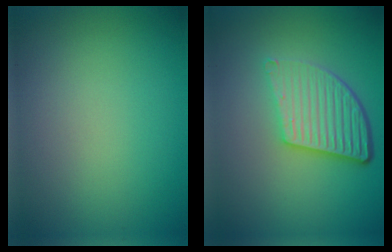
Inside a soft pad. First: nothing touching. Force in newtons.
{"total": 5.6, "press": 4.0, "slide": 4.0}